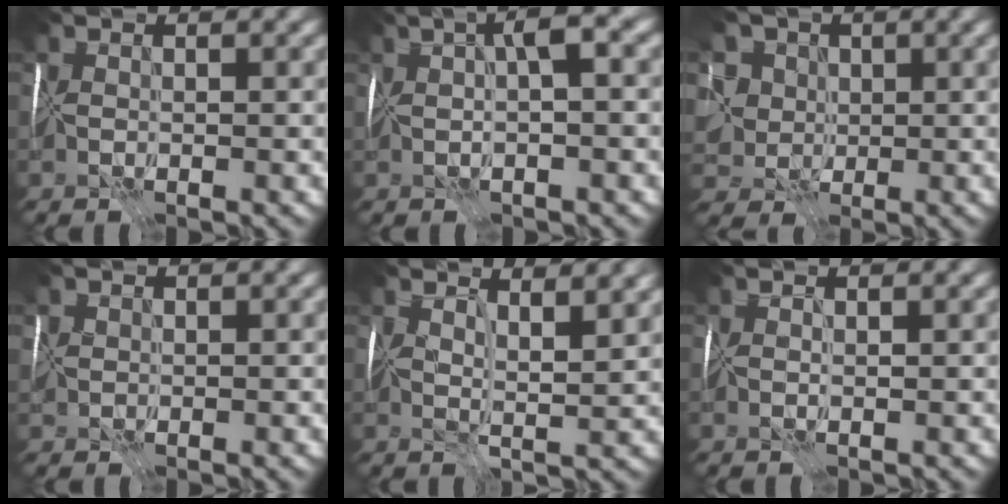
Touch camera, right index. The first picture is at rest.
{"total": 3.3, "force": [1.7, 0.0, 2.8], "torque": [-0.046, 0.022, 0.027]}
{"total": 4.7, "force": [2.2, 4.1, 0.6], "torque": [-0.010, 0.023, 0.018]}
{"total": 1.0, "force": [0.7, 0.4, -0.6], "torque": [0.013, 0.002, 0.014]}
{"total": 5.2, "force": [4.2, 1.0, 2.9], "torque": [-0.016, 0.010, 0.068]}
{"total": 1.4, "force": [0.5, -0.9, -0.9], "torque": [0.021, 0.001, 0.012]}